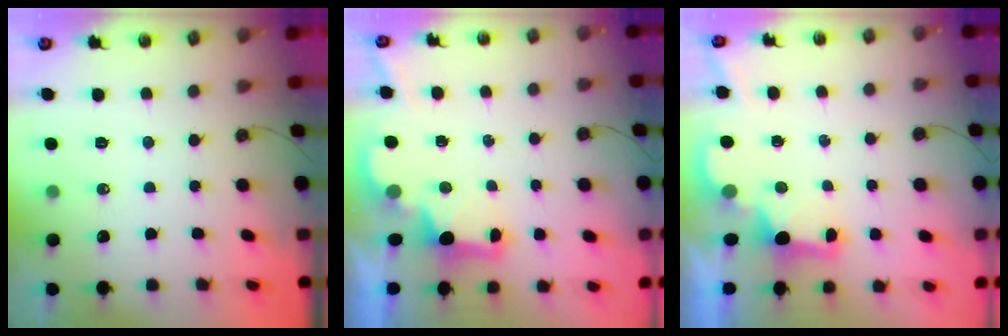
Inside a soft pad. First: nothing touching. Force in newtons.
{"total": 2.3, "press": 2.2, "slide": 0.8}
{"total": 2.4, "press": 2.3, "slide": 0.7}